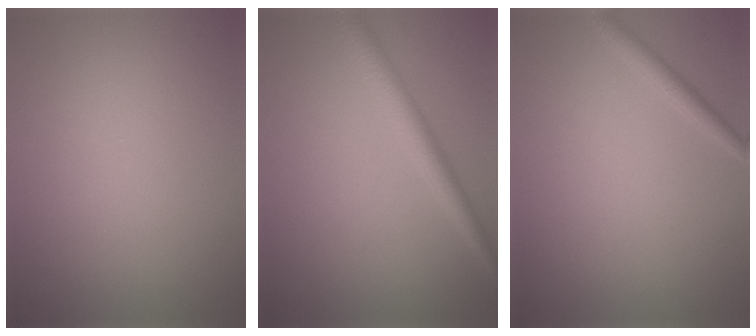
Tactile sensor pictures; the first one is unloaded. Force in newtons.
{"total": 2.8, "press": 2.8, "slide": 0.0}
{"total": 1.4, "press": 1.4, "slide": 0.1}